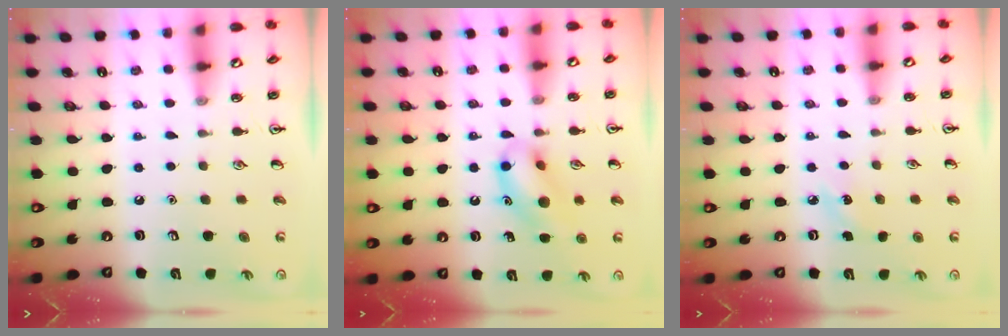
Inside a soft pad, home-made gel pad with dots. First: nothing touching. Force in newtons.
{"total": 12.2, "press": 11.9, "slide": 2.4}
{"total": 4.5, "press": 4.3, "slide": 1.6}